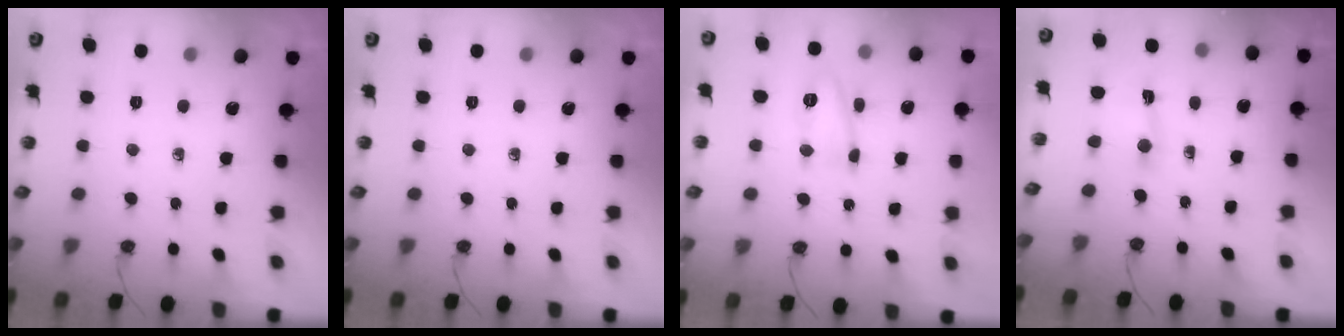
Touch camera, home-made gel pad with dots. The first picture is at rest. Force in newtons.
{"total": 0.0}
{"total": 10.3, "press": 10.3, "slide": 1.2}
{"total": 1.6, "press": 1.6, "slide": 0.3}